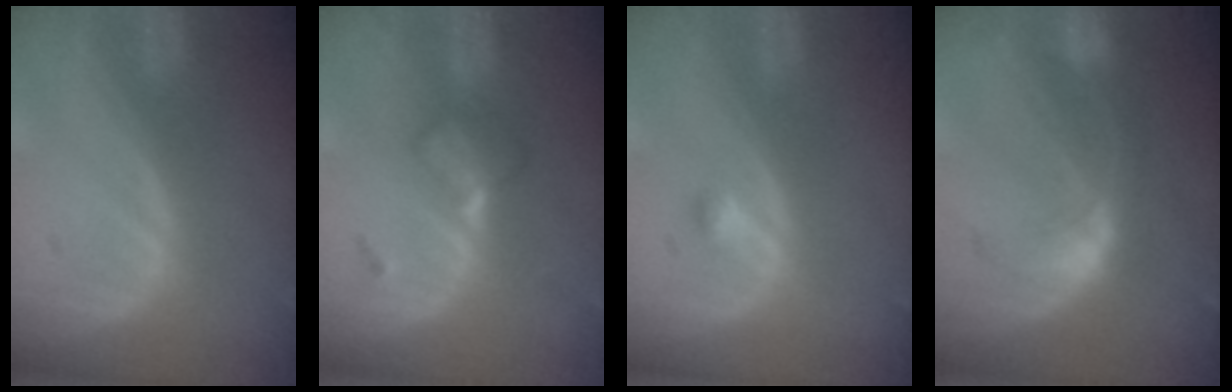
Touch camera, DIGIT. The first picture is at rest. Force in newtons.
{"total": 4.8, "press": 4.2, "slide": 2.4}
{"total": 1.1, "press": 1.1, "slide": 0.1}
{"total": 7.8, "press": 6.9, "slide": 3.6}